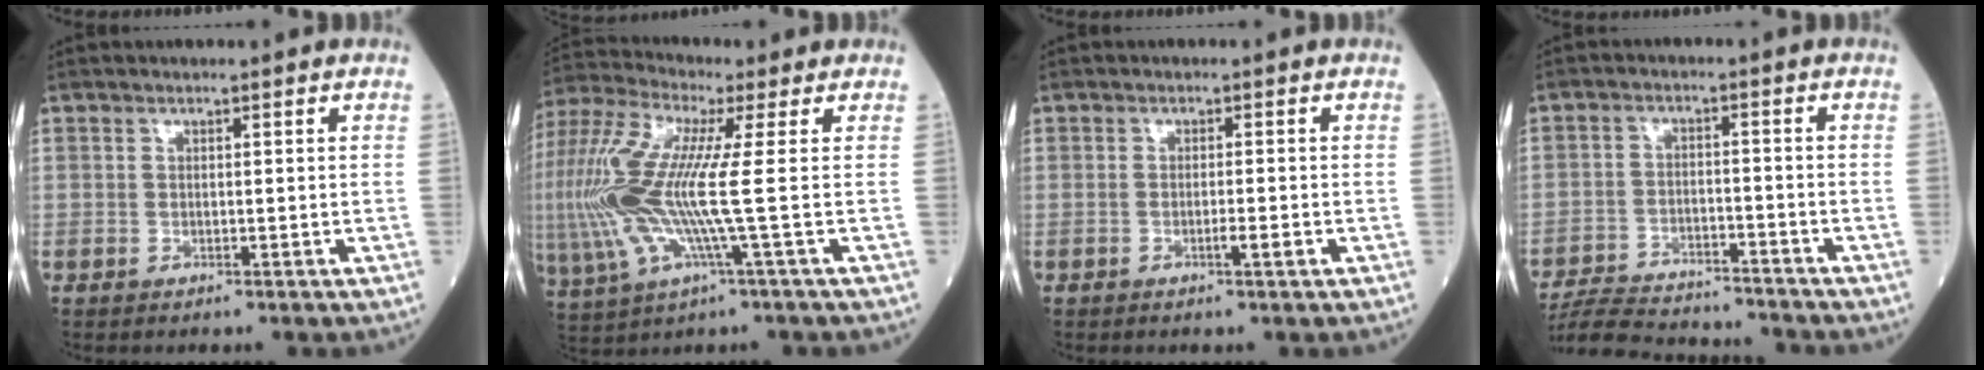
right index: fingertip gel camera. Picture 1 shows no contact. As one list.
[{"total": 16.4, "force": [-0.3, 1.6, 16.3], "torque": [-0.381, 0.004, -0.009]}, {"total": 1.4, "force": [-0.5, -0.1, 1.3], "torque": [-0.025, -0.001, -0.008]}, {"total": 12.8, "force": [-12.2, 1.9, 3.4], "torque": [-0.061, 0.003, -0.187]}]